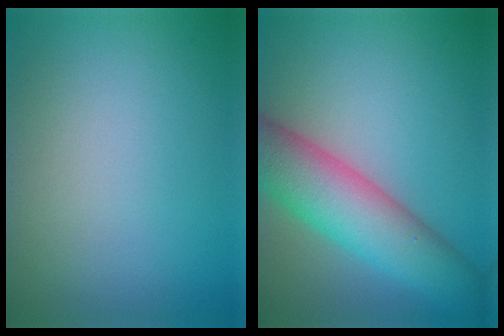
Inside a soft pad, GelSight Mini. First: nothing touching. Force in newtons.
{"total": 8.2, "press": 8.2, "slide": 0.3}